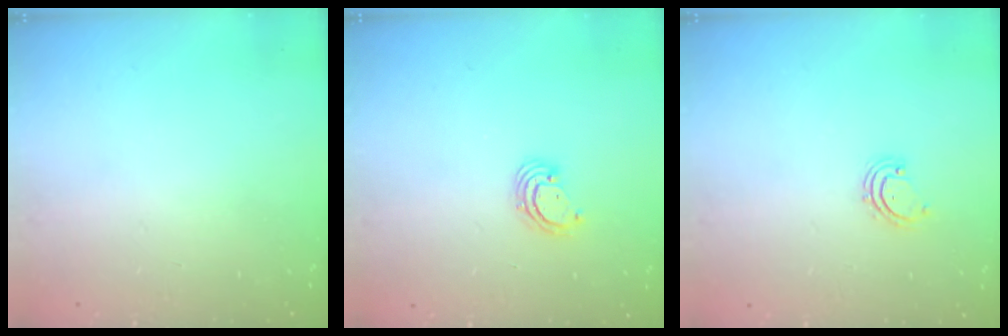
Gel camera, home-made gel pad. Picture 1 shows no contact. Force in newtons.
{"total": 3.5, "press": 3.5, "slide": 0.2}
{"total": 2.6, "press": 2.6, "slide": 0.3}